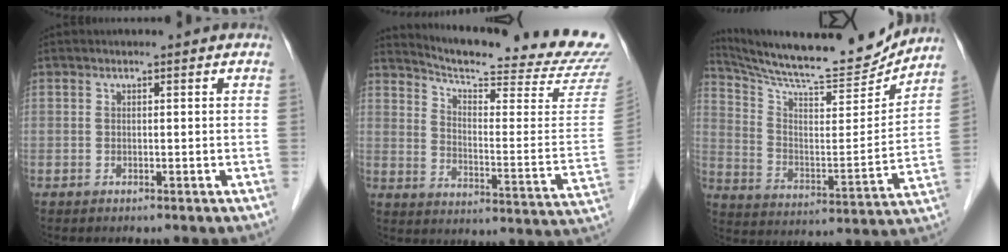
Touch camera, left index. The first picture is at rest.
{"total": 24.1, "force": [22.8, -0.4, 7.8], "torque": [-0.123, -0.116, 0.285]}
{"total": 19.2, "force": [18.2, 1.2, 5.8], "torque": [-0.116, -0.043, 0.281]}